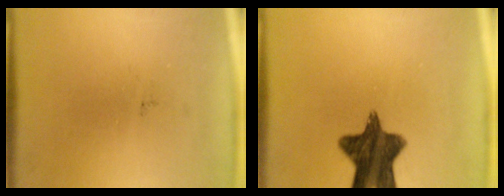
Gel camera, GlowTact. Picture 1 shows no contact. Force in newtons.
{"total": 11.8}